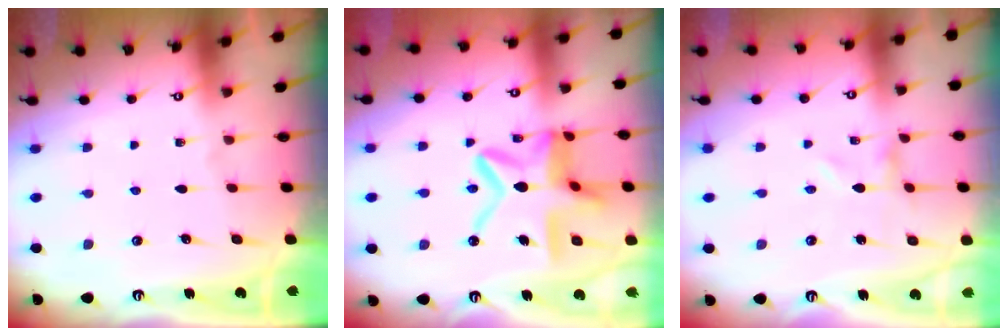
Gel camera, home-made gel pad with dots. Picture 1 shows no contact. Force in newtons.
{"total": 17.0, "press": 17.0, "slide": 1.6}
{"total": 0.0}